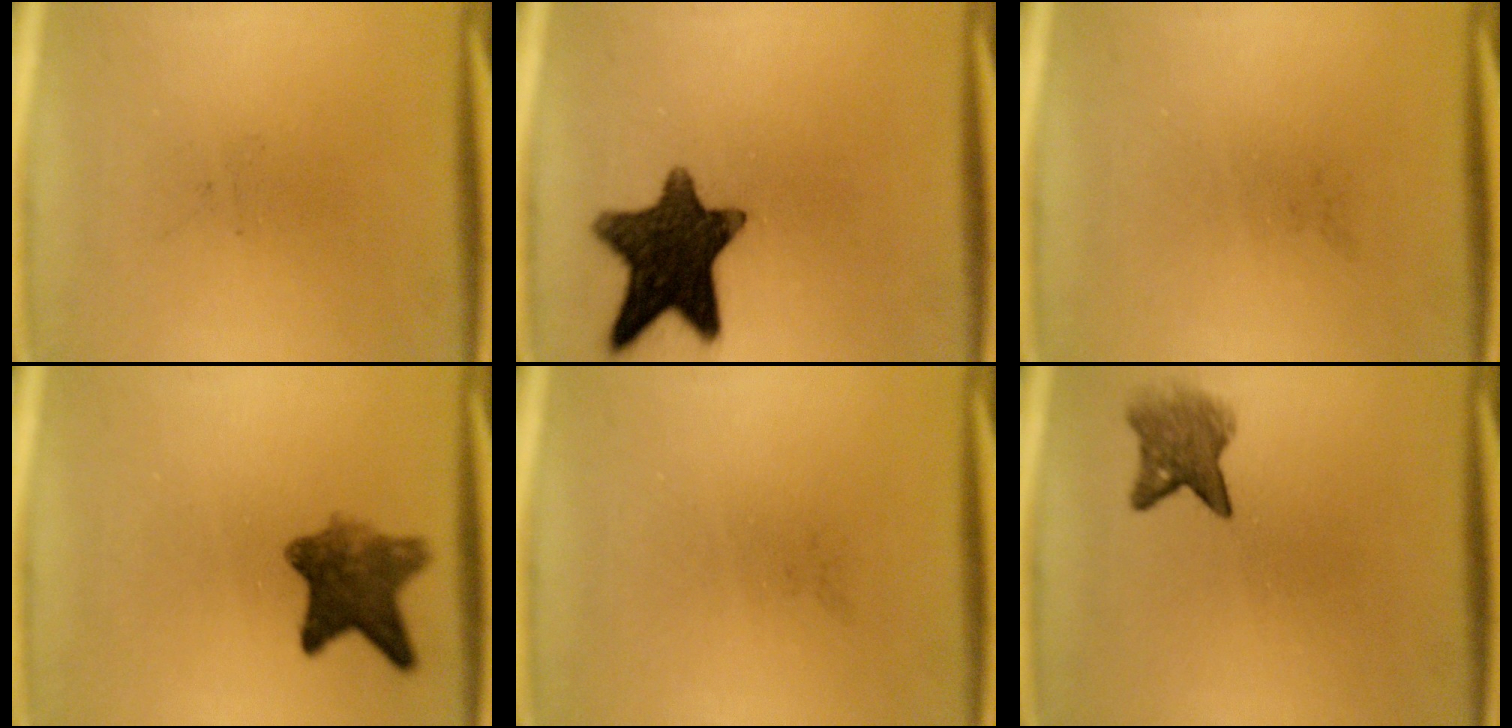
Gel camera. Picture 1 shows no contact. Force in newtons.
{"total": 13.7}
{"total": 0.0}
{"total": 7.3}
{"total": 0.0}
{"total": 4.2}